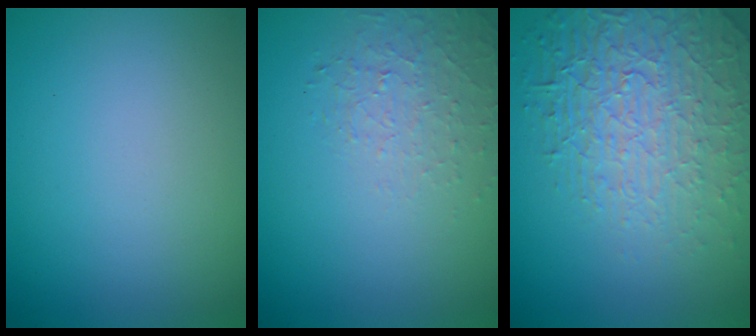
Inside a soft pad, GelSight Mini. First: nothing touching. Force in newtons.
{"total": 1.4, "press": 0.6, "slide": 1.3}
{"total": 5.3, "press": 4.7, "slide": 2.5}